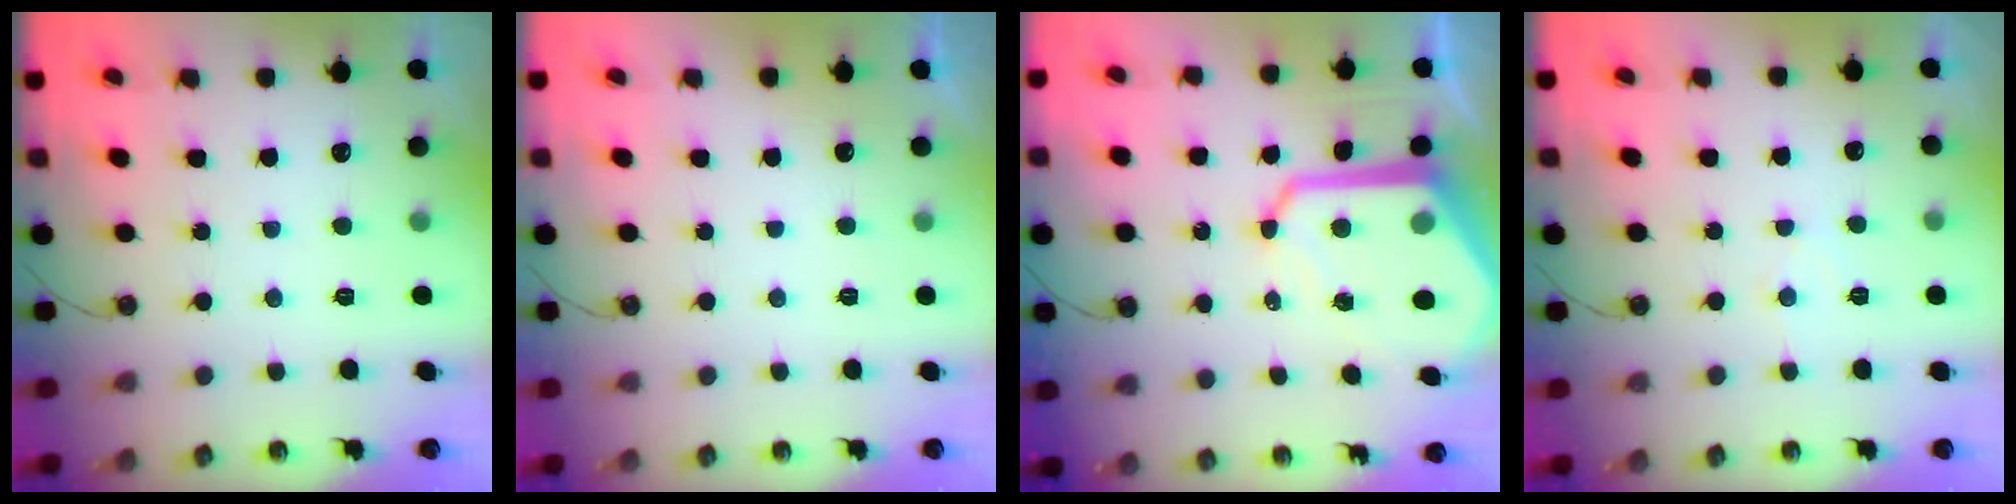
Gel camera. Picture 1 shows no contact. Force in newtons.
{"total": 0.0}
{"total": 18.2, "press": 18.1, "slide": 1.9}
{"total": 5.1, "press": 5.0, "slide": 0.6}